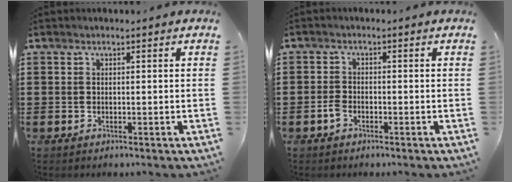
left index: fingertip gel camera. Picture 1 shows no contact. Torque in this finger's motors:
{"motor_torque": [0.32, 0.27, 0.13, 0.05]}